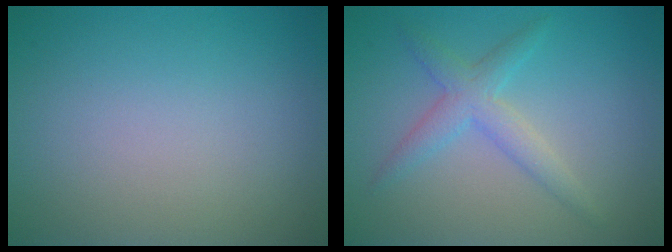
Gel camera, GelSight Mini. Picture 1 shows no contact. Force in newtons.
{"total": 2.8, "press": 2.8, "slide": 0.1}